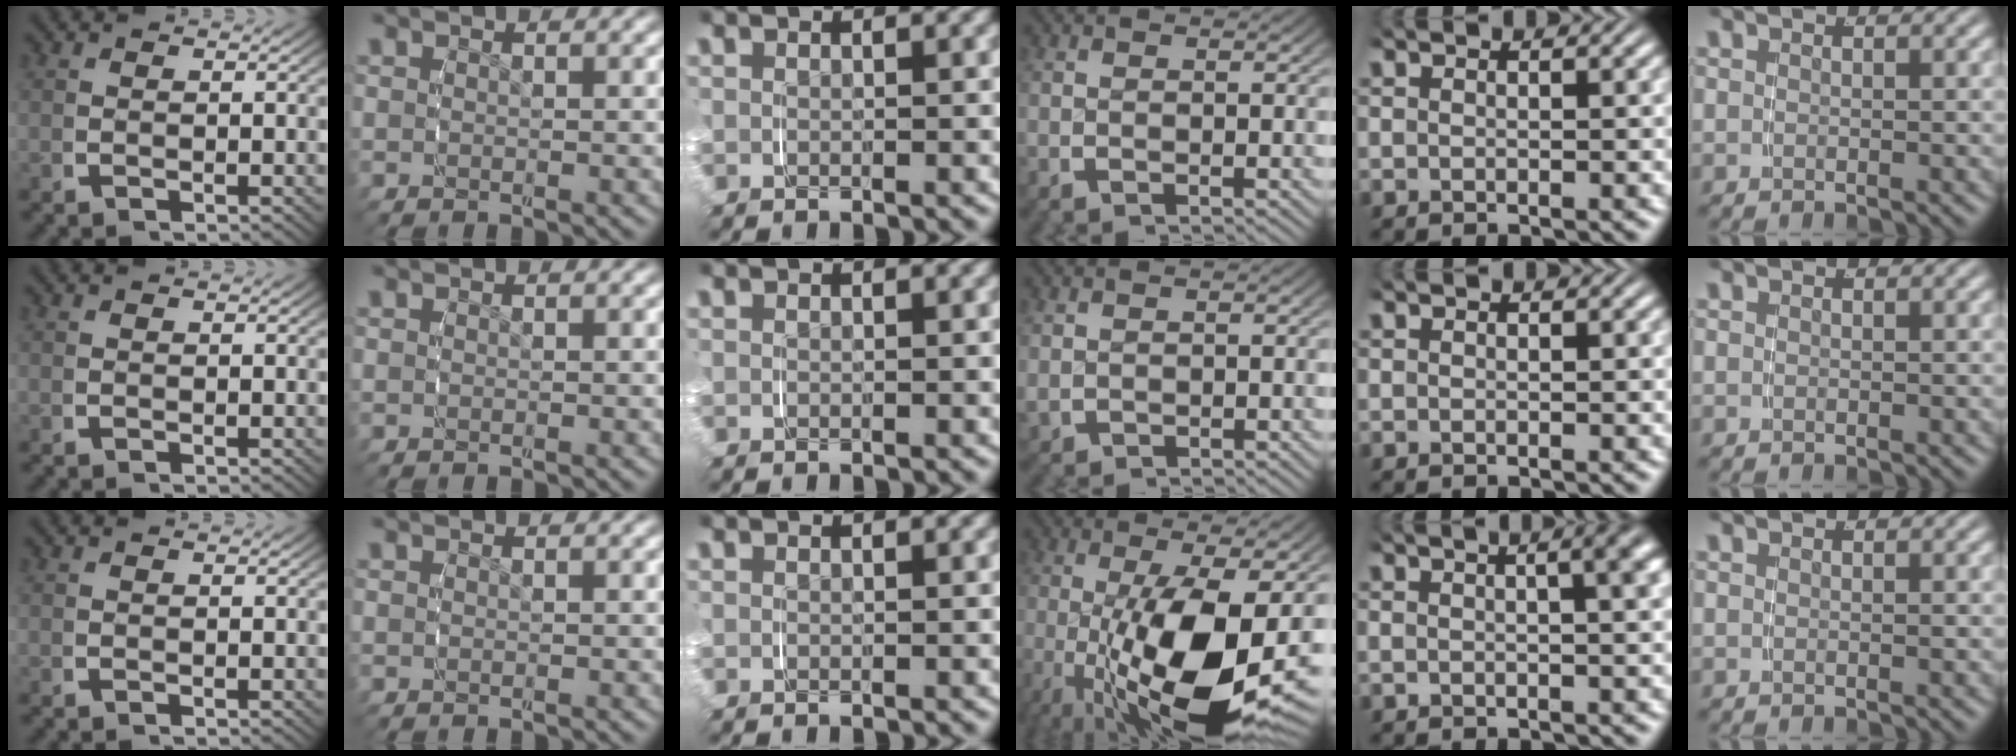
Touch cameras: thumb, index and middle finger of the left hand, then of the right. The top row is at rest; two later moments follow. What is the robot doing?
{"motion": "grasp_and_lifting", "object": "jar lid"}